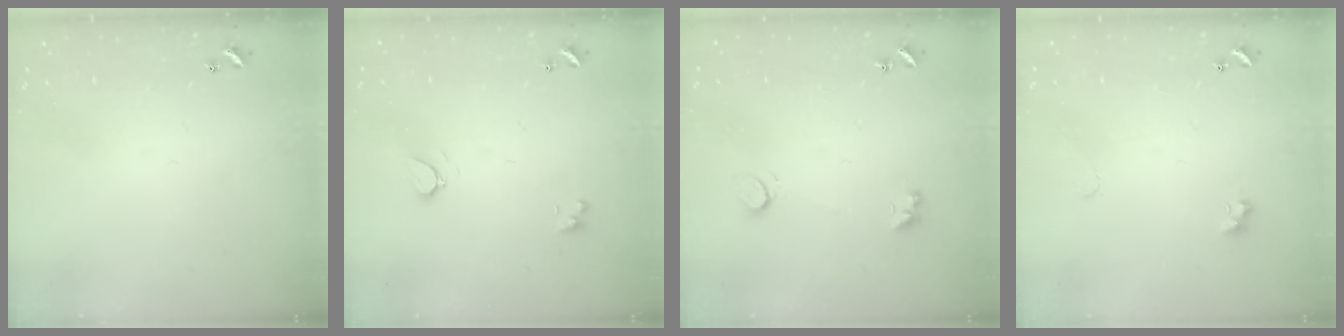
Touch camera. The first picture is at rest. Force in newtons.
{"total": 1.6, "press": 1.4, "slide": 0.6}
{"total": 2.5, "press": 2.4, "slide": 0.5}
{"total": 1.7, "press": 1.6, "slide": 0.5}